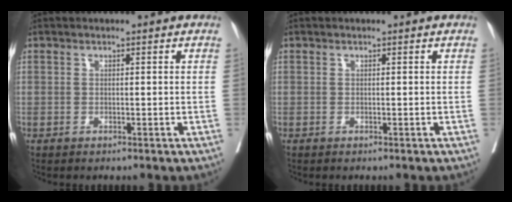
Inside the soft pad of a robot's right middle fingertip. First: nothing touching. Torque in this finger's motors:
{"motor_torque": [0.00, 0.00, 0.03, -0.01]}